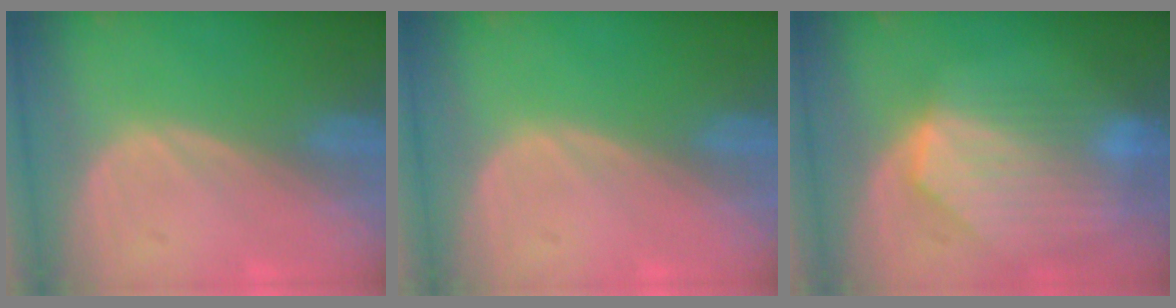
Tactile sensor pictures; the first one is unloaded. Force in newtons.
{"total": 0.0}
{"total": 8.6, "press": 7.9, "slide": 3.5}